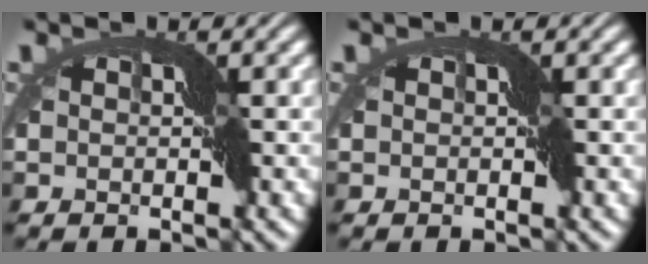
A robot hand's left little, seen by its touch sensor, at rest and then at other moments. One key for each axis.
{"total": 0.0}